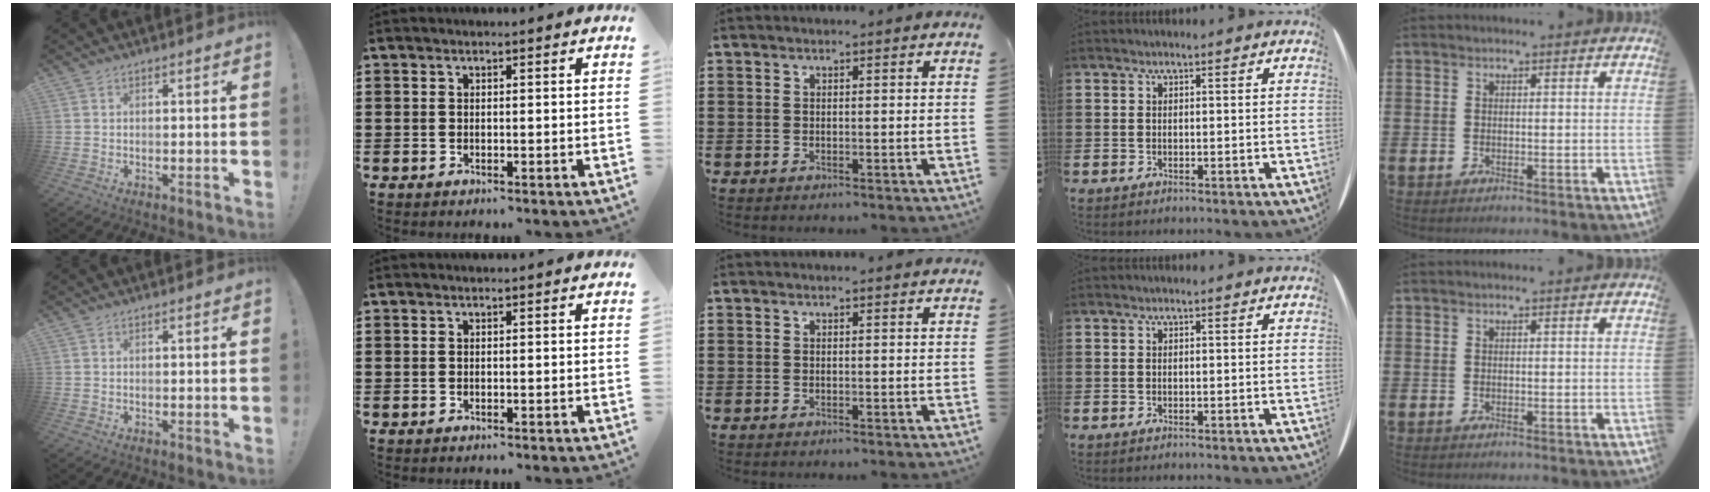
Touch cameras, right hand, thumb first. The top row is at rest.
{}